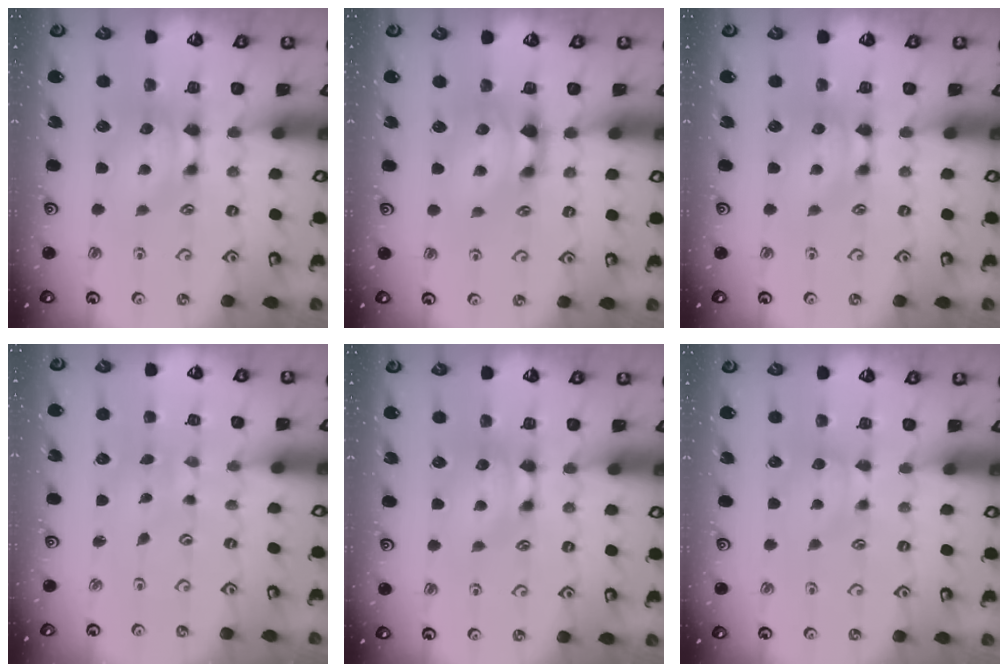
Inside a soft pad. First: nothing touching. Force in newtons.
{"total": 2.3, "press": 1.8, "slide": 1.4}
{"total": 0.0}
{"total": 5.5, "press": 5.5, "slide": 0.4}
{"total": 0.0}
{"total": 2.0, "press": 2.0, "slide": 0.5}